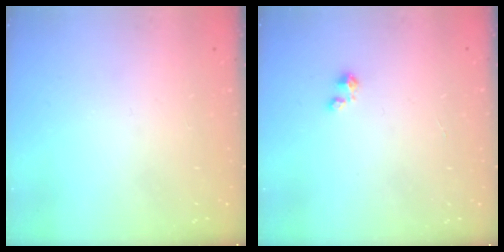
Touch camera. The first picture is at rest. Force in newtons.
{"total": 1.3, "press": 1.3, "slide": 0.3}